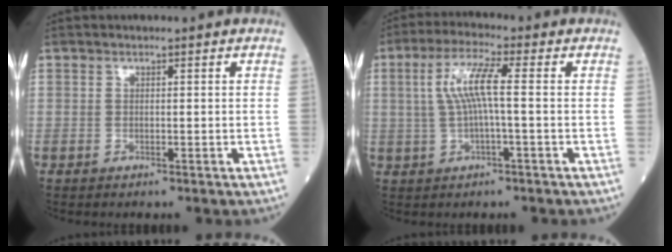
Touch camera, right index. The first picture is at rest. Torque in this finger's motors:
{"motor_torque": [0.26, 0.08, 0.18, 0.14]}